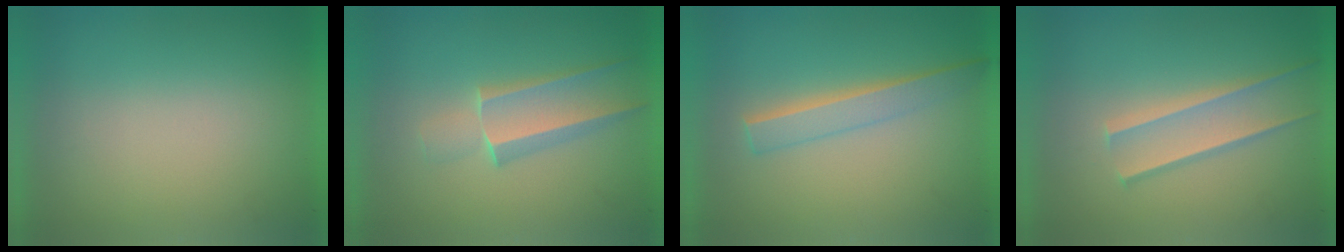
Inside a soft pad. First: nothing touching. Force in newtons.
{"total": 2.2}
{"total": 2.3}
{"total": 1.6}